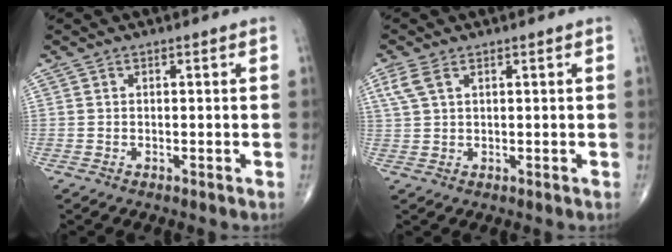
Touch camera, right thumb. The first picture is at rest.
{"total": 3.3, "force": [1.7, 1.6, 2.4], "torque": [-0.064, 0.011, 0.042]}